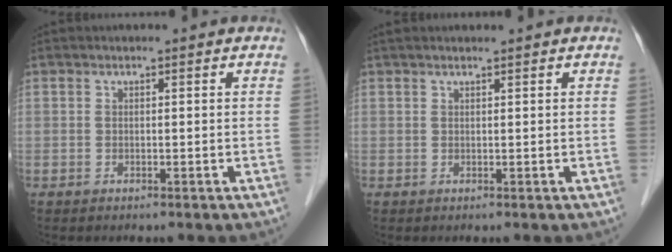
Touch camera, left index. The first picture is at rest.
{"total": 2.3, "force": [2.0, 0.1, 1.2], "torque": [-0.013, 0.025, 0.032]}